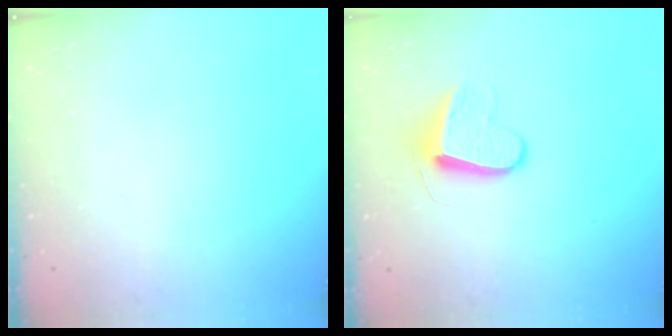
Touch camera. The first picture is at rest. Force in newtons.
{"total": 9.4, "press": 9.4, "slide": 0.9}